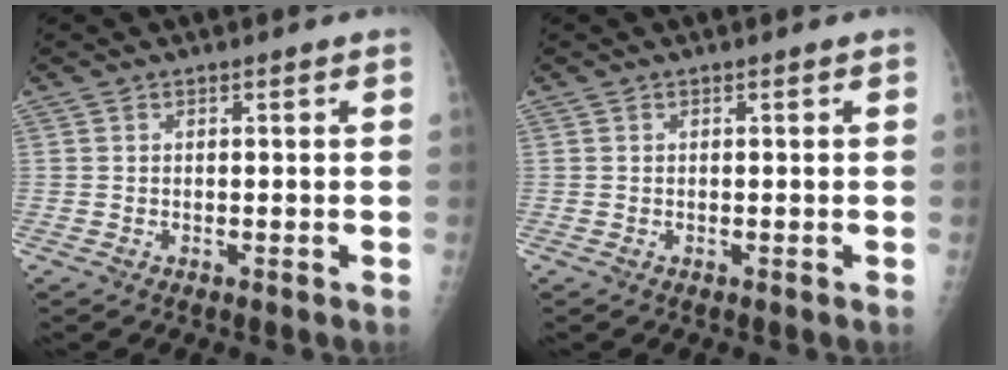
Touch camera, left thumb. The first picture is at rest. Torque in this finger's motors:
{"motor_torque": [0.12, 0.03, 0.05, -0.01, 0.03]}